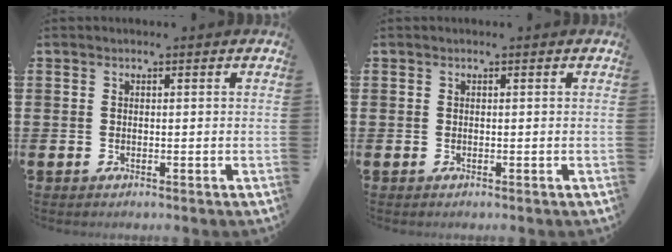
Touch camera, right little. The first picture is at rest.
{"total": 0.0}